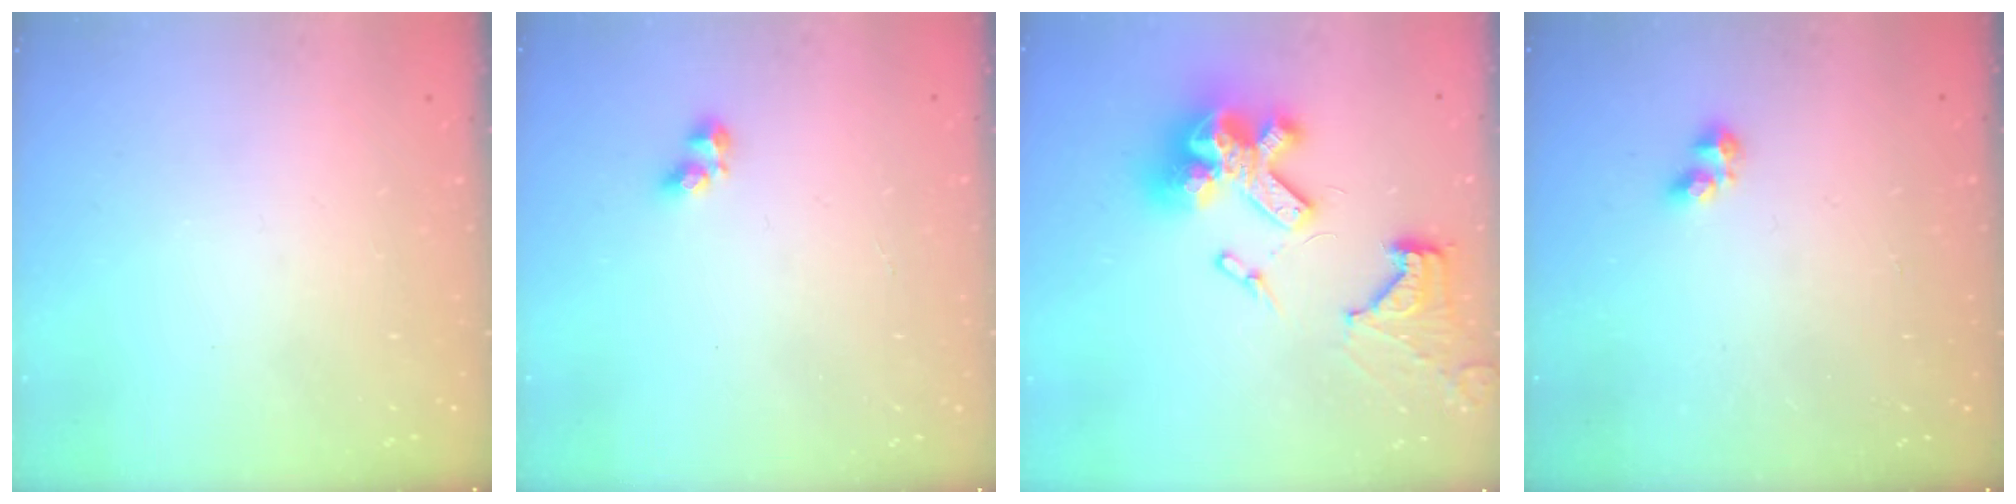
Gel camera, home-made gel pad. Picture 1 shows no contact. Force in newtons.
{"total": 3.5, "press": 3.3, "slide": 1.2}
{"total": 20.1, "press": 20.0, "slide": 1.9}
{"total": 2.8, "press": 2.7, "slide": 0.5}